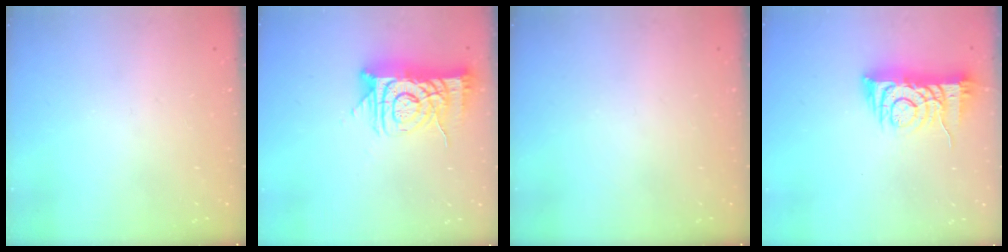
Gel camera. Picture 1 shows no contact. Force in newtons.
{"total": 12.8, "press": 12.8, "slide": 0.8}
{"total": 0.0}
{"total": 8.6, "press": 8.5, "slide": 1.2}